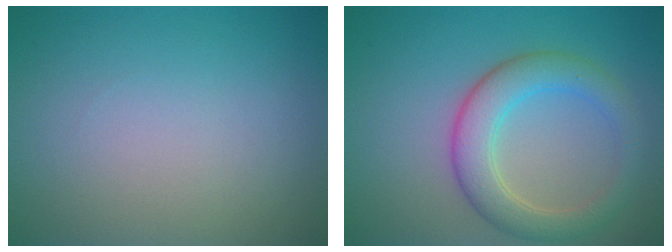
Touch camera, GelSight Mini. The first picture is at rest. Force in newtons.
{"total": 4.8, "press": 4.8, "slide": 0.4}